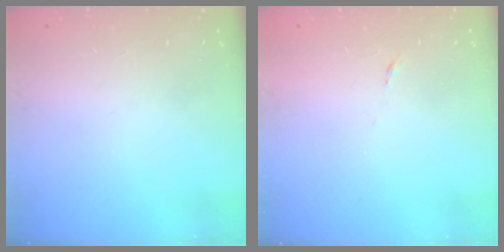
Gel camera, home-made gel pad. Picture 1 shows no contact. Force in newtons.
{"total": 3.8, "press": 3.7, "slide": 0.9}